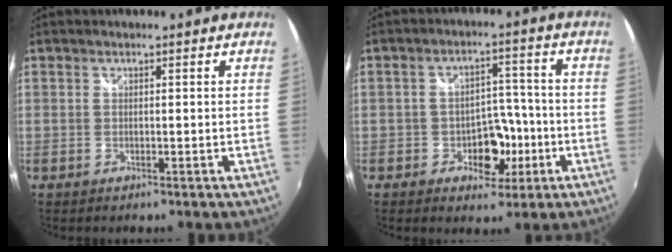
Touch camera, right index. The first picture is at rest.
{"total": 8.6, "force": [-3.6, 6.2, 4.7], "torque": [-0.076, 0.014, -0.043]}